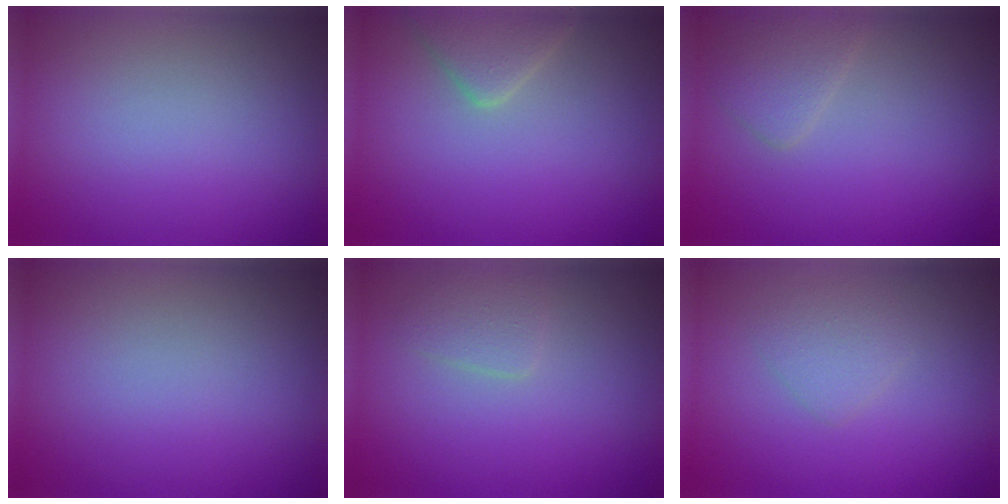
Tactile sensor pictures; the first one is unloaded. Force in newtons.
{"total": 2.8, "press": 2.8, "slide": 0.1}
{"total": 2.0, "press": 2.0, "slide": 0.0}
{"total": 0.0}
{"total": 1.4, "press": 1.4, "slide": 0.1}
{"total": 1.6, "press": 1.6, "slide": 0.1}